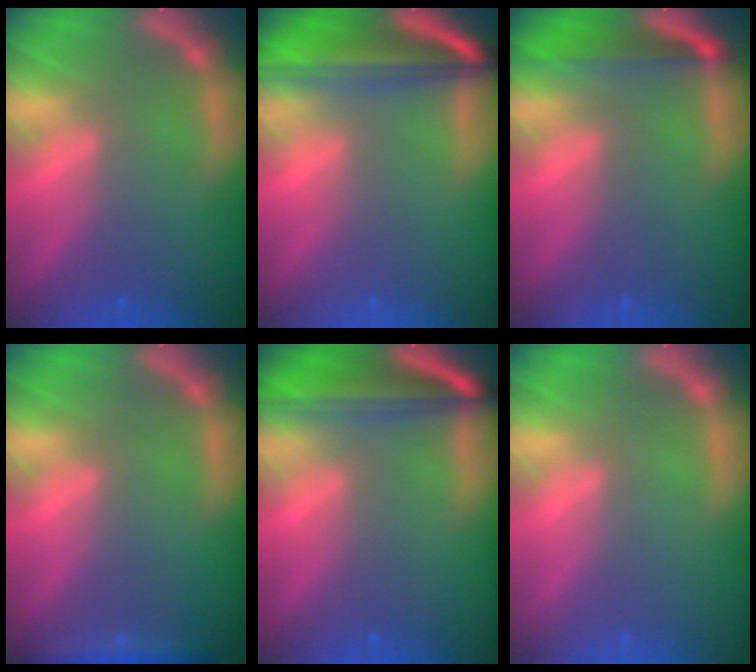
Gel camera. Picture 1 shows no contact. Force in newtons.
{"total": 9.6}
{"total": 4.0}
{"total": 2.4}
{"total": 8.1}
{"total": 0.0}